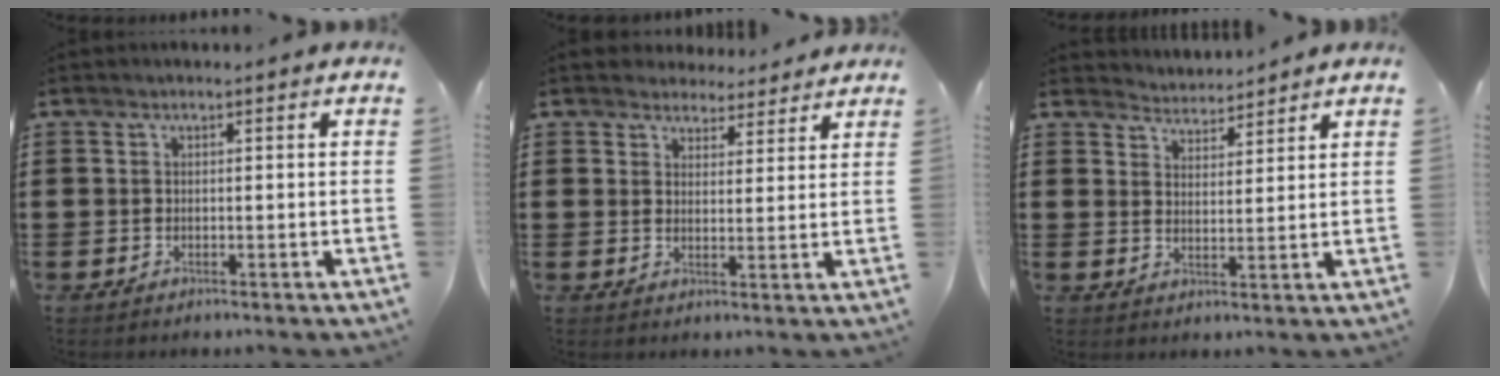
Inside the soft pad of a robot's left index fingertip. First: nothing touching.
{"total": 3.7, "force": [3.5, 1.2, 0.1], "torque": [-0.016, -0.005, 0.067]}
{"total": 3.4, "force": [3.4, 0.3, -0.5], "torque": [-0.003, -0.013, 0.061]}